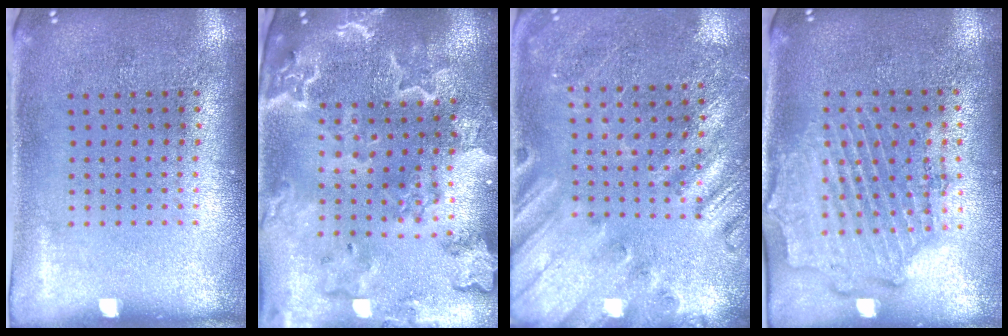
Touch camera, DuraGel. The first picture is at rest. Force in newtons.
{"total": 3.5, "press": 3.1, "slide": 1.7}
{"total": 2.3, "press": 2.2, "slide": 0.7}
{"total": 1.9, "press": 1.7, "slide": 0.8}